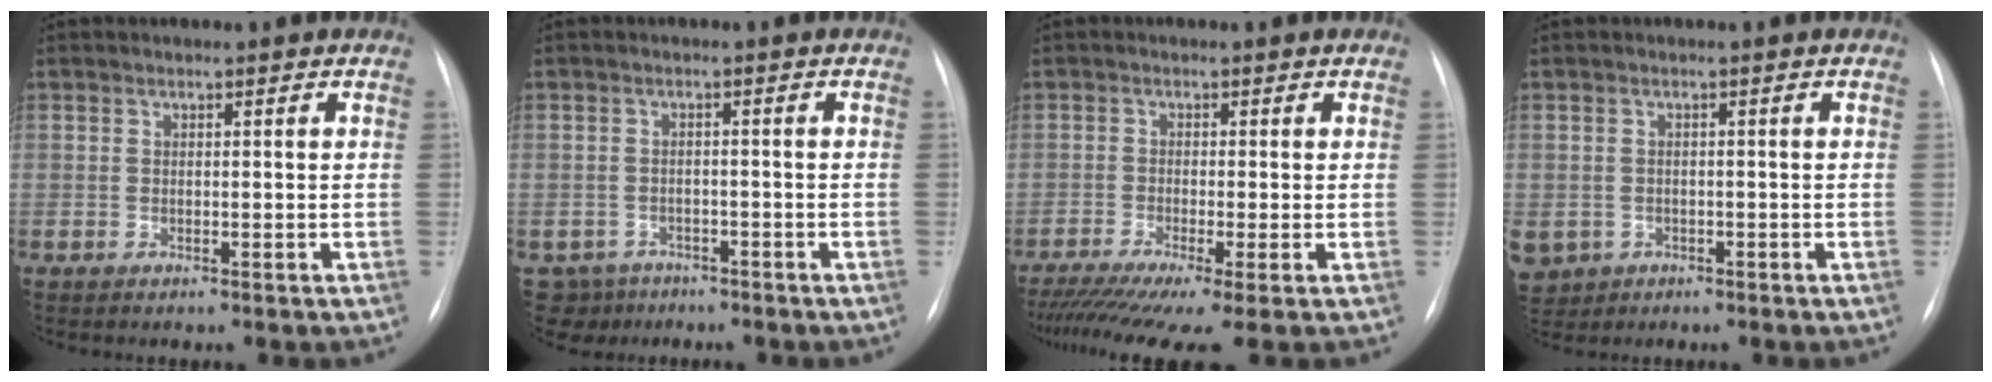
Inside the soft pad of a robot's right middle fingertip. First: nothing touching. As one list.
[{"total": 4.4, "force": [-3.2, 3.0, -0.3], "torque": [0.012, 0.004, -0.048]}, {"total": 10.6, "force": [-7.8, 0.5, 7.2], "torque": [-0.113, -0.024, -0.127]}, {"total": 7.2, "force": [-3.2, 6.1, 2.2], "torque": [-0.066, 0.001, -0.043]}]